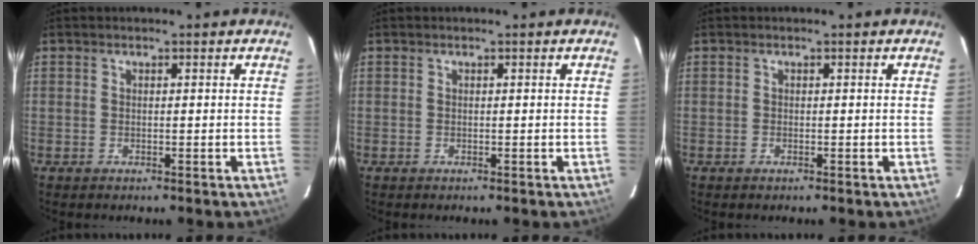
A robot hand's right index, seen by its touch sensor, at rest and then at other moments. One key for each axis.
{"total": 0.0}
{"total": 0.0}